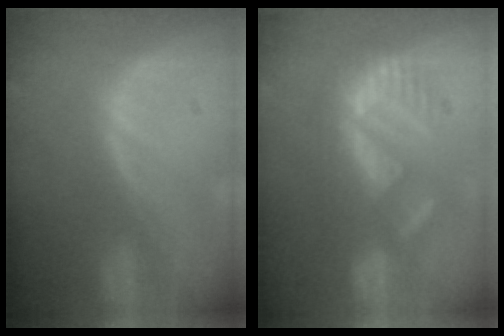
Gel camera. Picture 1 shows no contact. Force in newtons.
{"total": 9.2, "press": 8.0, "slide": 4.6}